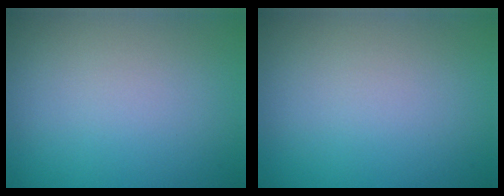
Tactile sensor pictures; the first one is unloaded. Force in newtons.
{"total": 0.0}